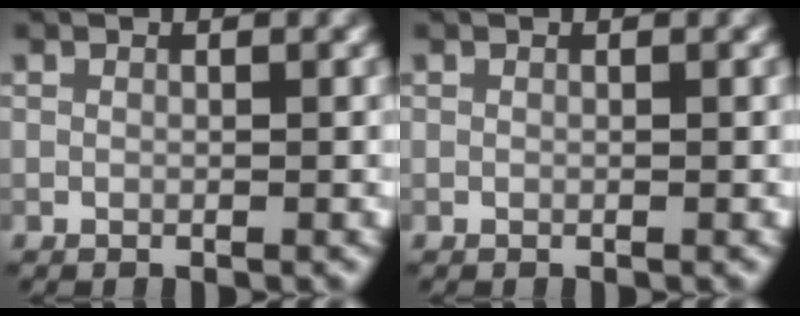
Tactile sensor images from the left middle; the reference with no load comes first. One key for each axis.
{"total": 0.0}